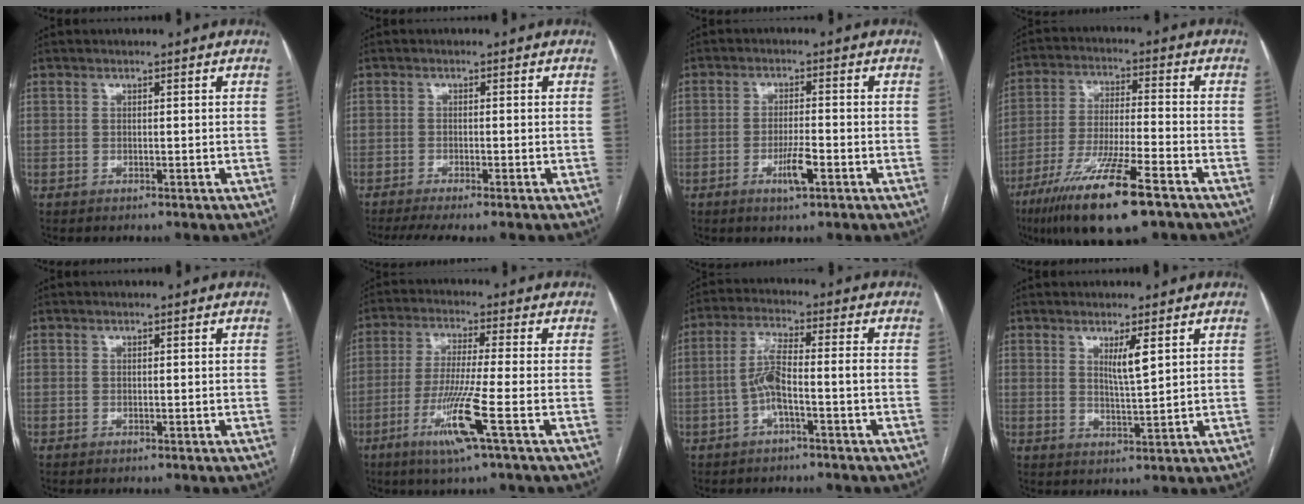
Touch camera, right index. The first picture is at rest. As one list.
[{"total": 6.0, "force": [-4.8, 0.1, 3.7], "torque": [-0.052, -0.008, -0.075]}, {"total": 4.4, "force": [-2.0, 0.5, 3.9], "torque": [-0.074, -0.004, -0.036]}, {"total": 15.9, "force": [-9.8, 1.5, 12.5], "torque": [-0.239, -0.040, -0.174]}, {"total": 0.0}, {"total": 9.7, "force": [-4.0, -1.2, 8.7], "torque": [-0.173, -0.024, -0.082]}, {"total": 6.1, "force": [-1.8, 0.4, 5.8], "torque": [-0.120, 0.021, -0.035]}, {"total": 3.7, "force": [1.7, 0.0, 3.3], "torque": [-0.061, -0.009, 0.033]}]